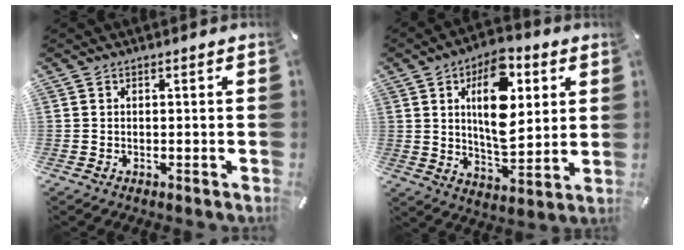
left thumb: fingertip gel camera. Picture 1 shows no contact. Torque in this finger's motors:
{"motor_torque": [2.35, 2.32, 1.49, -1.28, 0.61]}